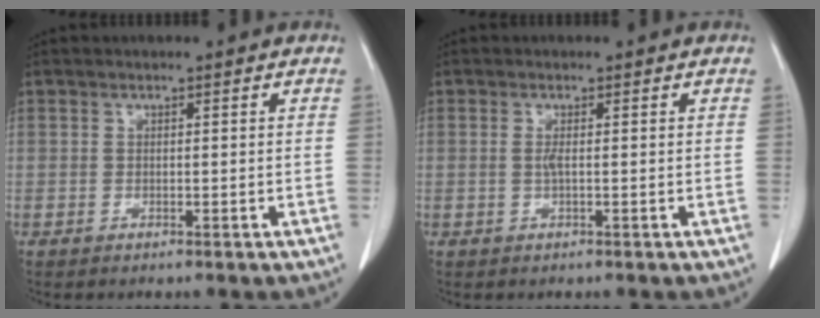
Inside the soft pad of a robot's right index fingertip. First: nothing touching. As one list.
[{"total": 1.1, "force": [0.0, 0.0, 1.1], "torque": [-0.029, -0.002, -0.001]}]